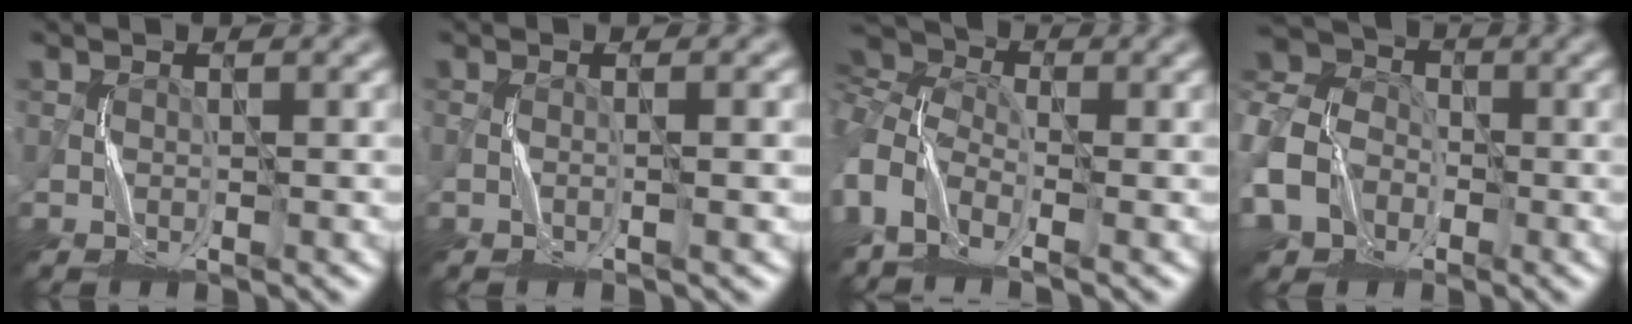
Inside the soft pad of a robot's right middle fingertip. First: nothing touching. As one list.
[{"total": 0.8, "force": [-0.2, 0.1, 0.8], "torque": [-0.011, 0.003, -0.008]}, {"total": 7.9, "force": [-0.5, 5.1, 6.0], "torque": [-0.139, 0.013, -0.012]}, {"total": 9.6, "force": [-4.1, 7.4, 4.4], "torque": [-0.115, -0.017, -0.082]}]